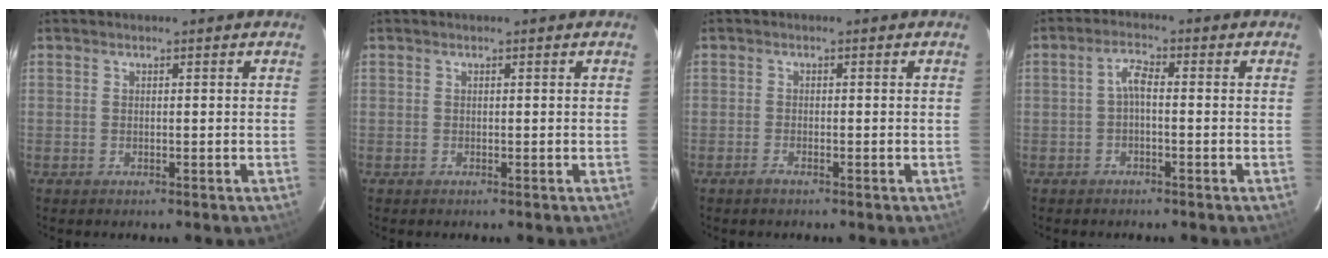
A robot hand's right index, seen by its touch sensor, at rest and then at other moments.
{"total": 0.0}
{"total": 1.1, "force": [-0.9, 0.2, 0.5], "torque": [-0.015, -0.001, -0.020]}
{"total": 2.5, "force": [-0.7, 0.8, 2.3], "torque": [-0.051, 0.010, -0.014]}